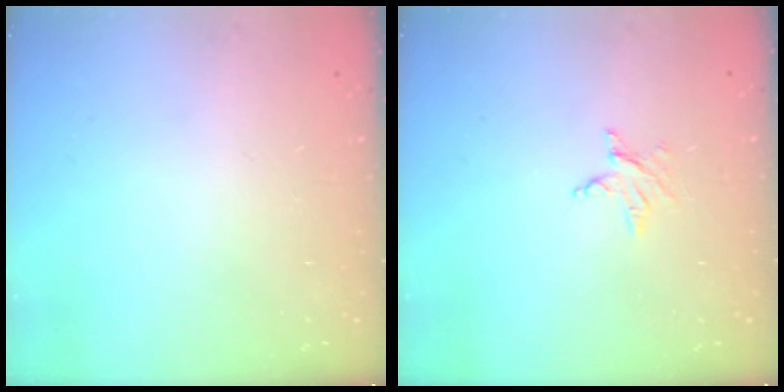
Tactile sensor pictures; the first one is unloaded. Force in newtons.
{"total": 2.4, "press": 2.4, "slide": 0.3}